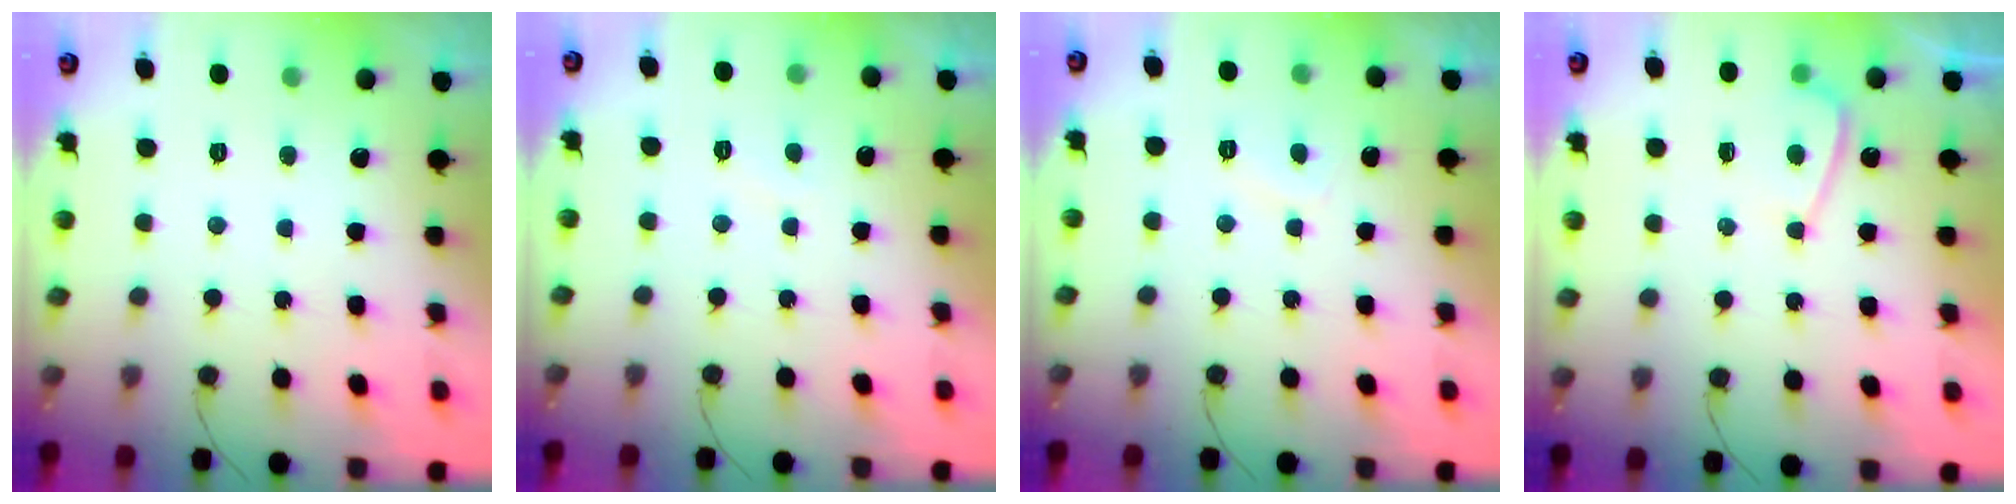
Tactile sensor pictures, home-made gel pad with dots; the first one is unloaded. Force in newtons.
{"total": 1.7, "press": 1.6, "slide": 0.5}
{"total": 2.4, "press": 2.3, "slide": 0.5}
{"total": 3.7, "press": 3.7, "slide": 0.5}